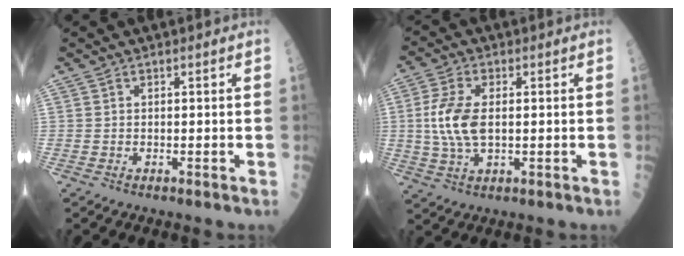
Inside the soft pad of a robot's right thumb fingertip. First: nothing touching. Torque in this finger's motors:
{"motor_torque": [1.10, 1.20, 1.11, 0.02, 0.09]}